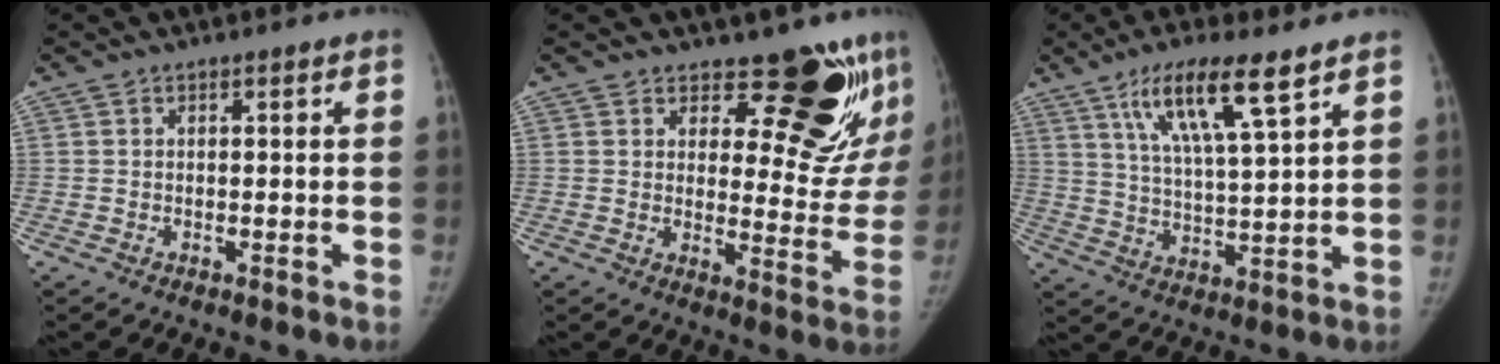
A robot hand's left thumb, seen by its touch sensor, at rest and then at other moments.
{"total": 15.8, "force": [10.7, 7.0, 9.2], "torque": [-0.068, -0.096, 0.131]}
{"total": 12.8, "force": [7.4, 2.1, 10.3], "torque": [-0.183, -0.027, 0.138]}